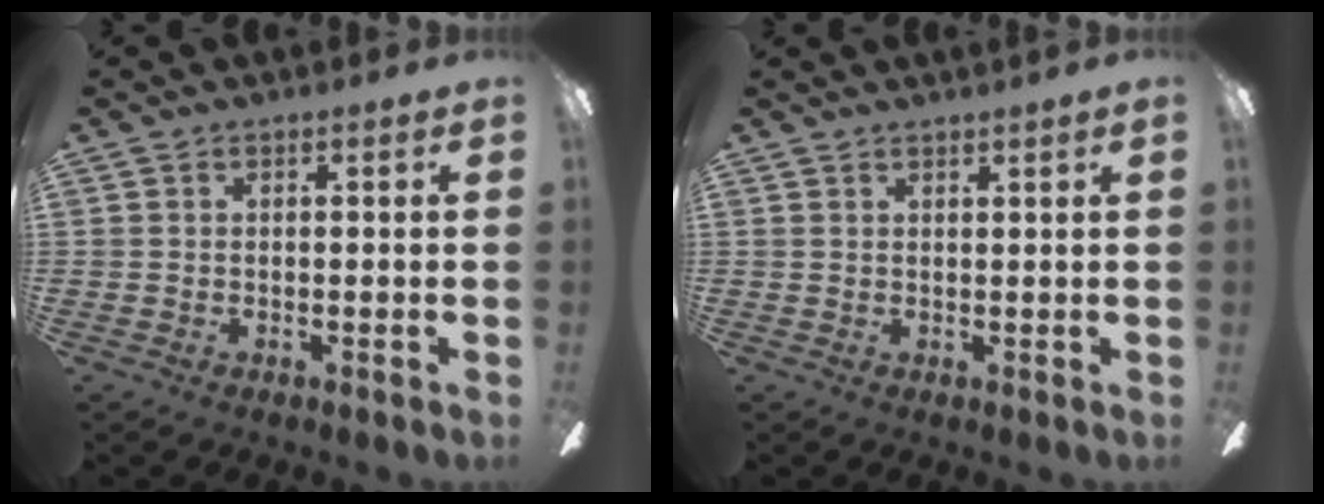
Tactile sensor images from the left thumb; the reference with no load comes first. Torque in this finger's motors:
{"motor_torque": [0.77, 0.05, 0.26, -0.36, 0.00]}